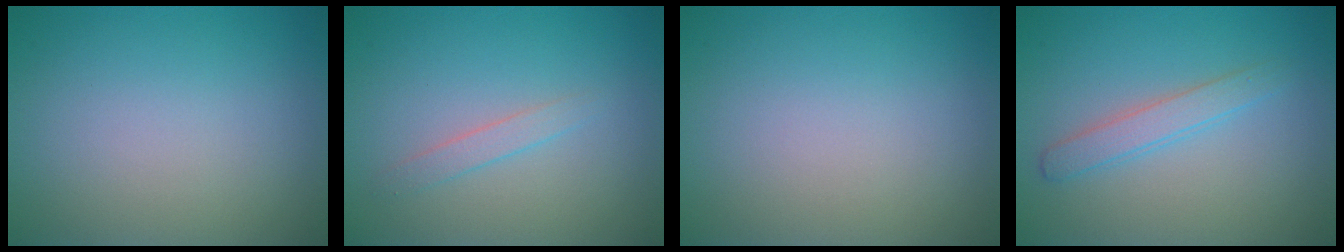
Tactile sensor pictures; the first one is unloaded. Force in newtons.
{"total": 1.1, "press": 1.1, "slide": 0.1}
{"total": 0.0}
{"total": 2.1, "press": 2.1, "slide": 0.0}